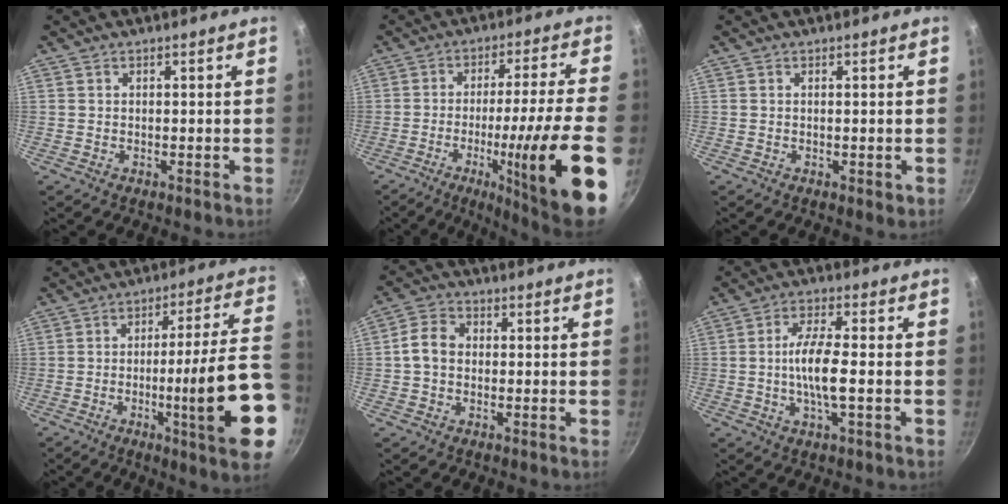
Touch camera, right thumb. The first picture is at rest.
{"total": 20.9, "force": [-6.6, 1.2, 19.8], "torque": [-0.281, 0.021, -0.094]}
{"total": 1.1, "force": [-0.2, 0.3, 1.0], "torque": [-0.015, -0.003, -0.003]}
{"total": 20.9, "force": [-6.0, 1.8, 20.0], "torque": [-0.259, 0.026, -0.087]}
{"total": 5.7, "force": [-0.1, 4.5, 3.5], "torque": [-0.057, 0.017, -0.015]}
{"total": 8.2, "force": [-1.0, 2.0, 7.9], "torque": [-0.156, 0.013, -0.026]}